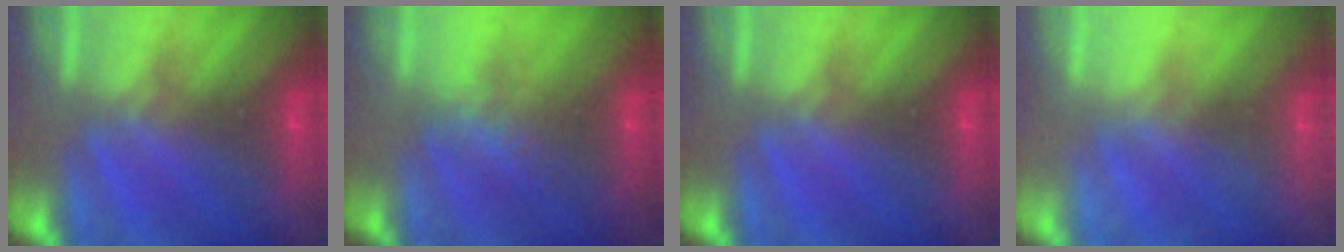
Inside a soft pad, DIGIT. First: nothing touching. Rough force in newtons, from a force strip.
{"total": 3.8}
{"total": 0.0}
{"total": 2.0}